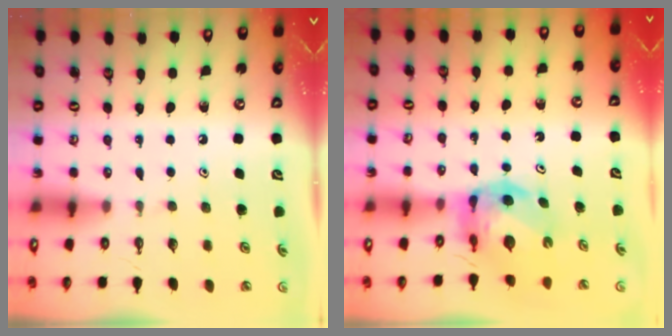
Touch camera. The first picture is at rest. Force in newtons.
{"total": 7.5, "press": 7.5, "slide": 0.9}